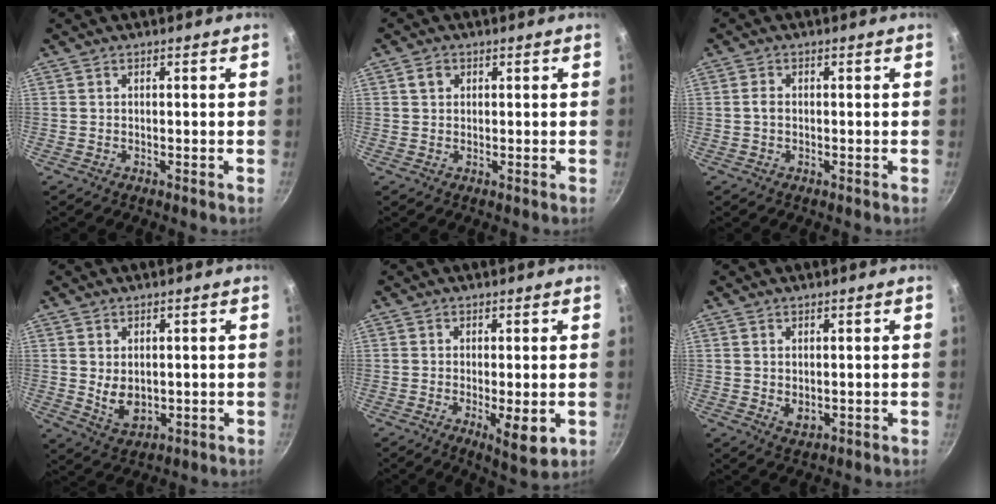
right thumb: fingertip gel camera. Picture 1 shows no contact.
{"total": 2.1, "force": [0.7, 1.7, 1.0], "torque": [-0.009, 0.003, 0.011]}
{"total": 1.6, "force": [-0.1, 1.2, 1.1], "torque": [-0.022, 0.006, -0.004]}
{"total": 5.9, "force": [0.5, 4.0, 4.3], "torque": [-0.064, -0.015, 0.021]}
{"total": 6.8, "force": [-1.3, 2.1, 6.3], "torque": [-0.093, -0.013, -0.012]}
{"total": 2.8, "force": [0.4, 1.9, 2.0], "torque": [-0.032, -0.009, 0.012]}